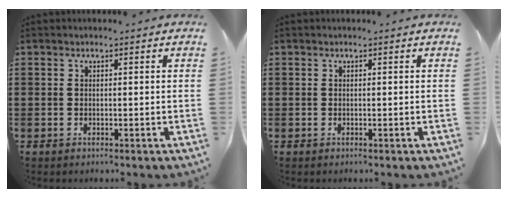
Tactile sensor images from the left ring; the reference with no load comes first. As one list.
[{"total": 0.0}]